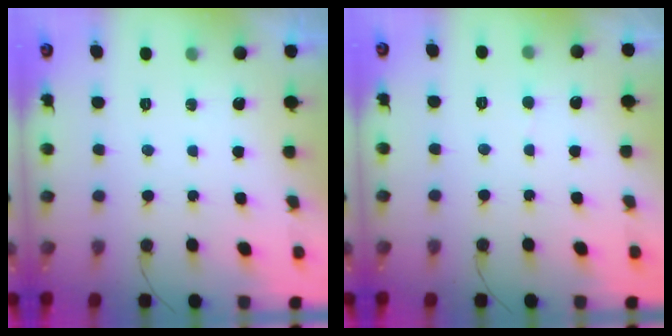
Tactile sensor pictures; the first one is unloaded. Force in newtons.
{"total": 2.4, "press": 2.4, "slide": 0.3}